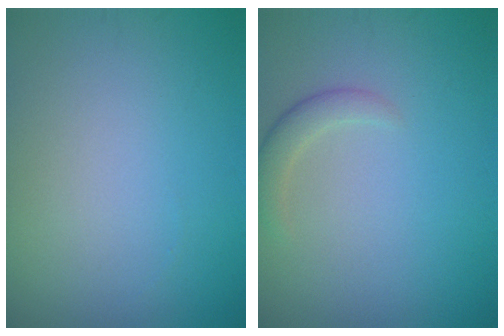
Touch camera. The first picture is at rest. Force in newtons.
{"total": 1.7, "press": 1.7, "slide": 0.1}